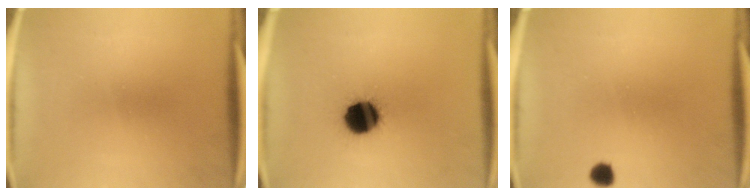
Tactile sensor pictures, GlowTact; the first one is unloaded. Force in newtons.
{"total": 12.1}
{"total": 2.1}